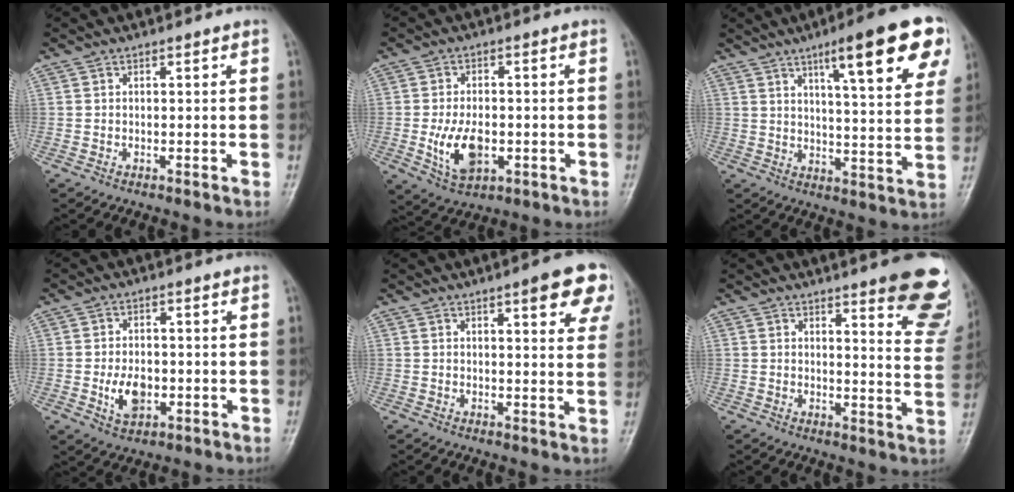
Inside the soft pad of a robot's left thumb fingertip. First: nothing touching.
{"total": 8.6, "force": [-2.0, 5.1, 6.6], "torque": [-0.113, -0.001, -0.028]}
{"total": 14.4, "force": [7.5, 3.2, 11.8], "torque": [-0.124, -0.027, 0.095]}
{"total": 6.1, "force": [-1.5, 4.0, 4.4], "torque": [-0.065, 0.001, -0.021]}
{"total": 9.7, "force": [5.1, 2.6, 7.9], "torque": [-0.067, -0.015, 0.056]}
{"total": 16.0, "force": [9.9, 4.0, 12.0], "torque": [-0.105, -0.057, 0.107]}